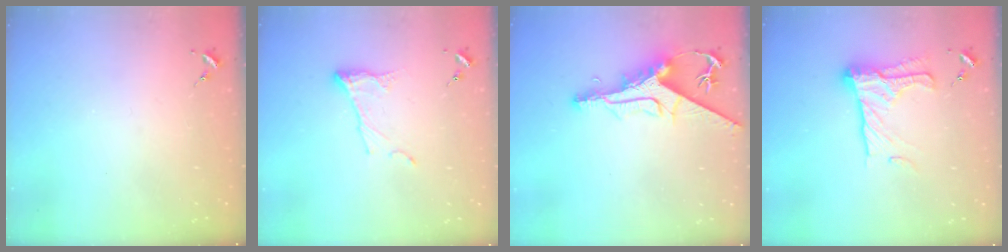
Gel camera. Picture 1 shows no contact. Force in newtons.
{"total": 8.9, "press": 8.9, "slide": 0.4}
{"total": 11.0, "press": 10.9, "slide": 1.1}
{"total": 18.0, "press": 17.9, "slide": 1.3}